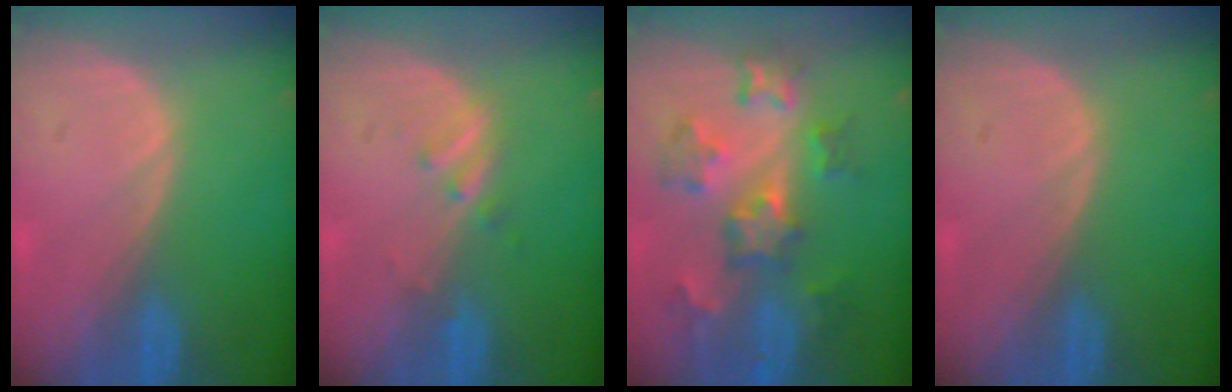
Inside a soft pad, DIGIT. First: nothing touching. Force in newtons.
{"total": 1.9, "press": 1.9, "slide": 0.3}
{"total": 8.2, "press": 7.7, "slide": 2.6}
{"total": 0.0}